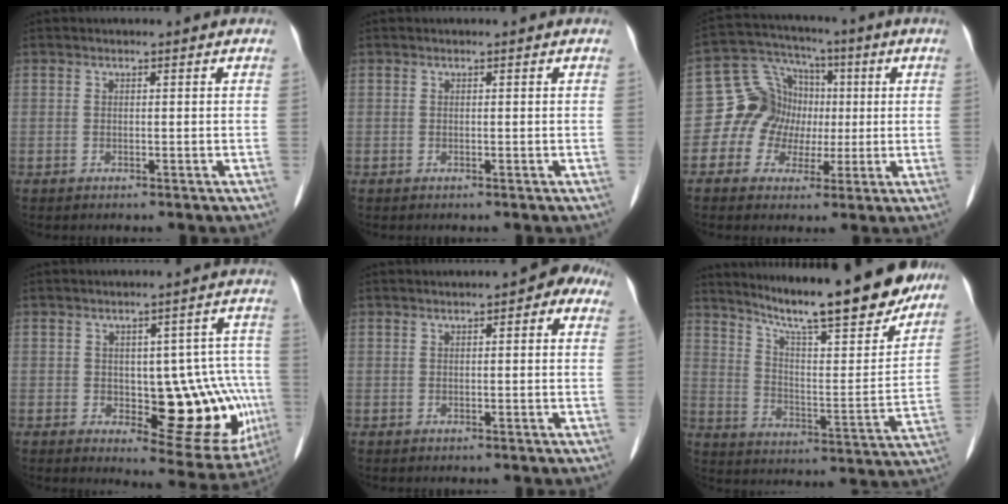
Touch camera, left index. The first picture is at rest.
{"total": 0.0}
{"total": 9.5, "force": [-0.3, 9.1, 2.5], "torque": [-0.050, 0.043, -0.007]}
{"total": 15.1, "force": [-2.9, 6.2, 13.5], "torque": [-0.140, 0.019, -0.019]}
{"total": 4.2, "force": [1.9, 1.4, 3.5], "torque": [-0.036, 0.021, 0.016]}
{"total": 22.4, "force": [19.2, 2.4, 11.3], "torque": [-0.181, -0.021, 0.279]}